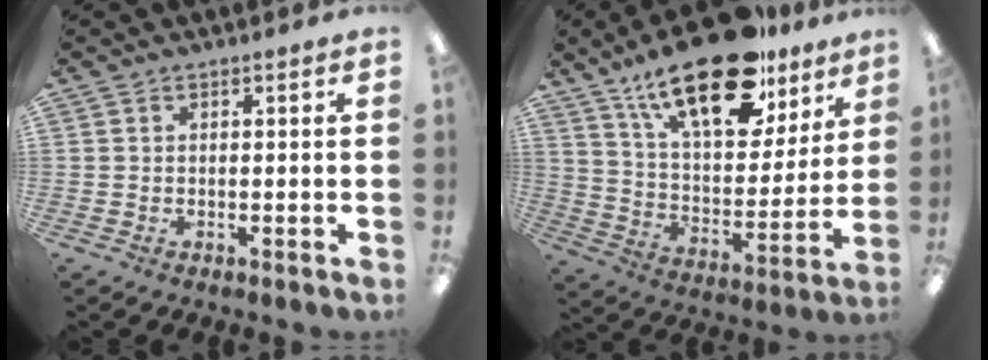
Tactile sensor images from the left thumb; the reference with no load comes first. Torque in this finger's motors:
{"motor_torque": [0.86, 0.94, 1.67, -1.10, 0.16]}